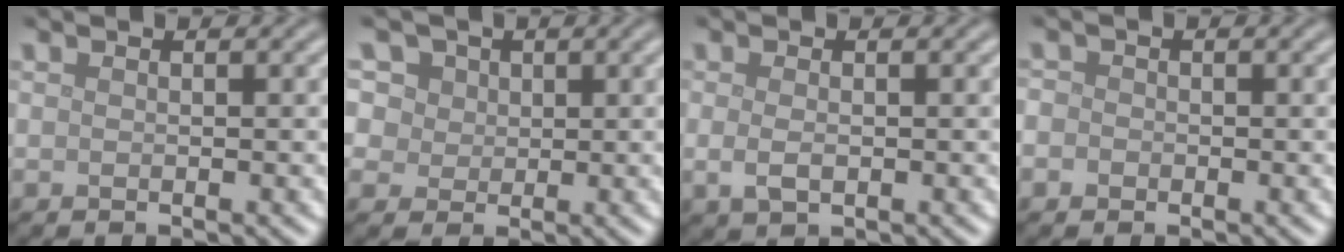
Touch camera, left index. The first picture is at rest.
{"total": 9.4, "force": [5.0, 6.8, 4.2], "torque": [-0.083, 0.029, 0.058]}
{"total": 1.7, "force": [-0.2, 0.9, 1.4], "torque": [-0.032, -0.005, -0.003]}
{"total": 1.5, "force": [-0.3, 1.4, 0.5], "torque": [0.004, 0.005, -0.014]}